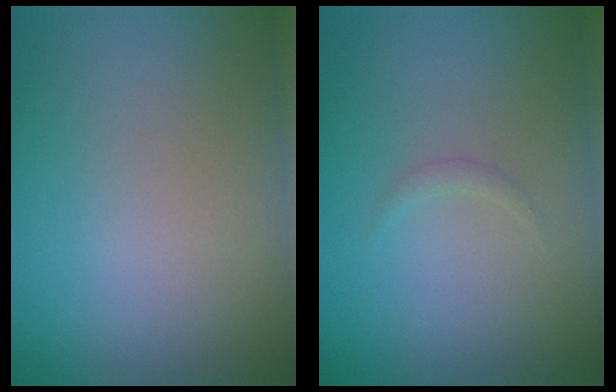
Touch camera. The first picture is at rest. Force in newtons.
{"total": 0.6, "press": 0.6, "slide": 0.1}